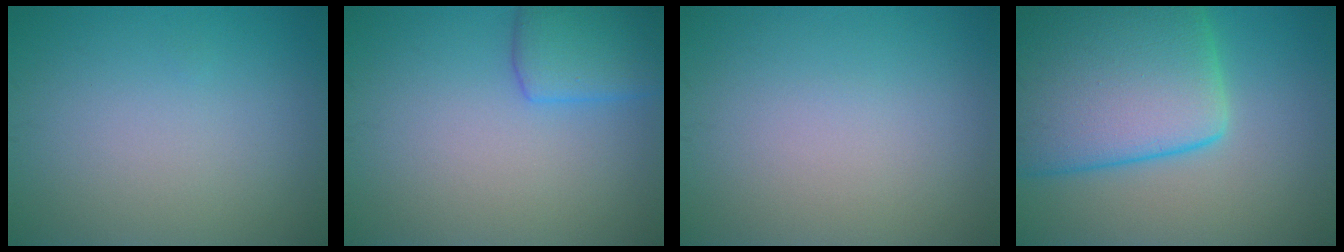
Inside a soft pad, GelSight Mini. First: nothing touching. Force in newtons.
{"total": 3.9, "press": 3.9, "slide": 0.3}
{"total": 0.0}
{"total": 13.3, "press": 13.3, "slide": 0.6}